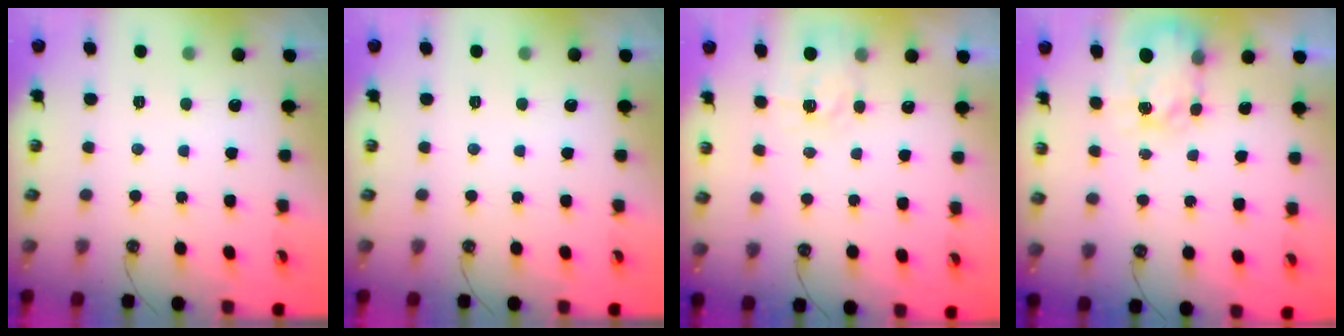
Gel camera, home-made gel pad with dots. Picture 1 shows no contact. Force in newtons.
{"total": 0.0}
{"total": 3.6, "press": 3.5, "slide": 0.6}
{"total": 5.1, "press": 5.1, "slide": 0.5}